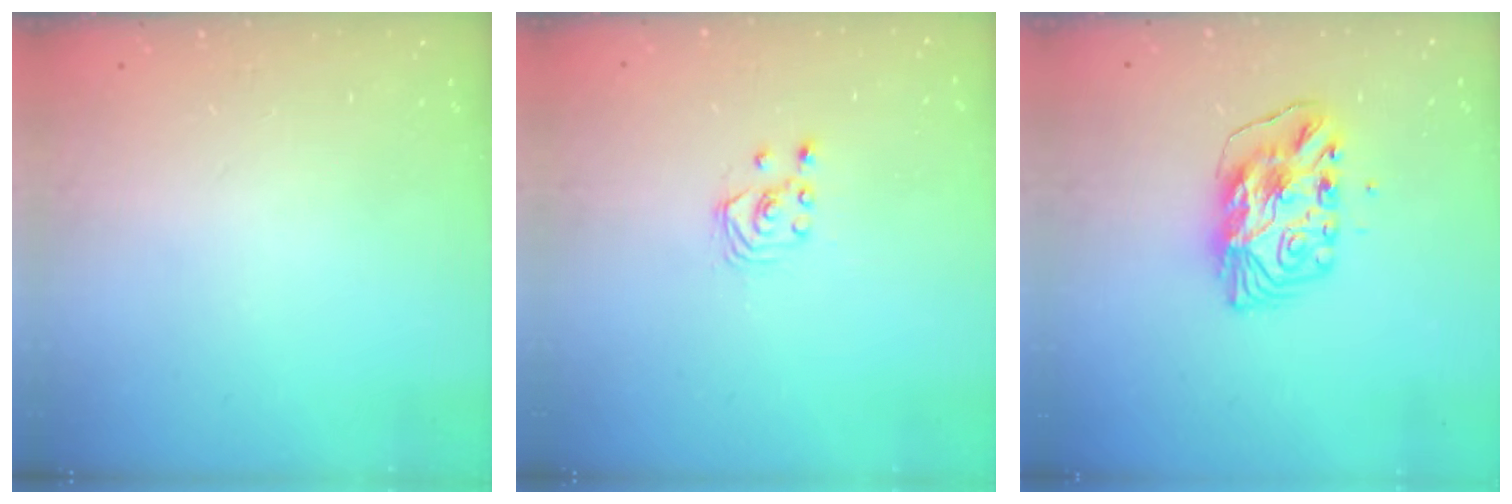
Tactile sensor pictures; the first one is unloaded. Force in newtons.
{"total": 2.1, "press": 2.1, "slide": 0.3}
{"total": 10.3, "press": 10.3, "slide": 0.8}